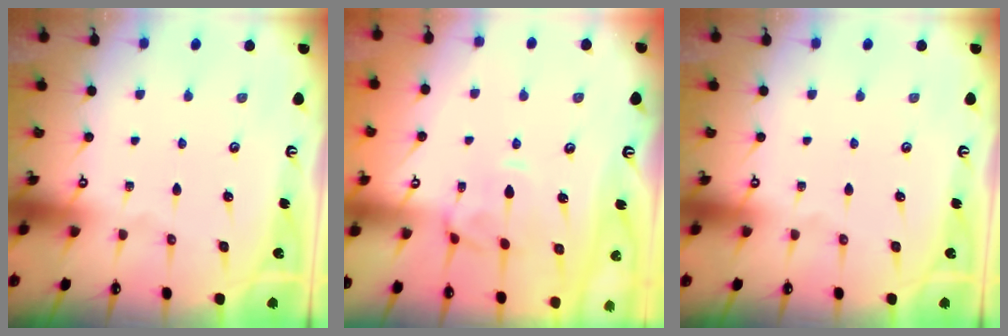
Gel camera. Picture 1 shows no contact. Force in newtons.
{"total": 1.6, "press": 1.4, "slide": 0.8}
{"total": 0.0}